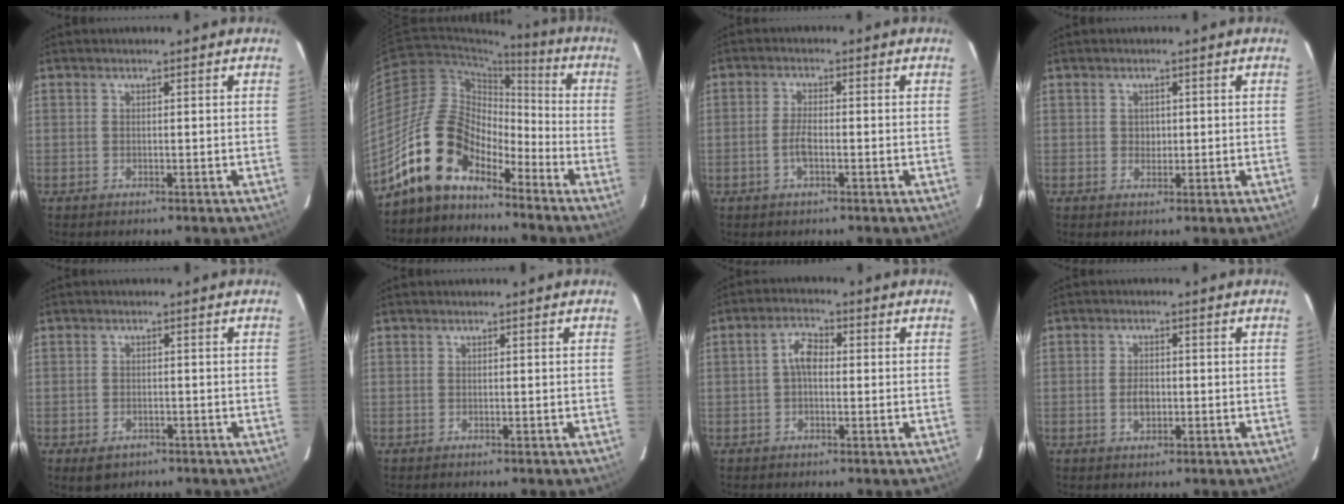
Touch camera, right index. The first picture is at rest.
{"total": 13.9, "force": [-10.3, 6.9, 6.1], "torque": [-0.110, 0.023, -0.194]}
{"total": 3.2, "force": [-1.1, 1.1, 2.8], "torque": [-0.060, 0.001, -0.023]}
{"total": 1.6, "force": [0.2, 1.6, 0.4], "torque": [-0.001, 0.004, 0.004]}
{"total": 3.7, "force": [-2.1, 2.6, 1.6], "torque": [-0.033, -0.004, -0.027]}
{"total": 0.0}
{"total": 4.0, "force": [0.0, 2.3, 3.3], "torque": [-0.062, 0.016, 0.000]}
{"total": 3.3, "force": [-0.6, 2.2, 2.3], "torque": [-0.044, 0.002, -0.009]}